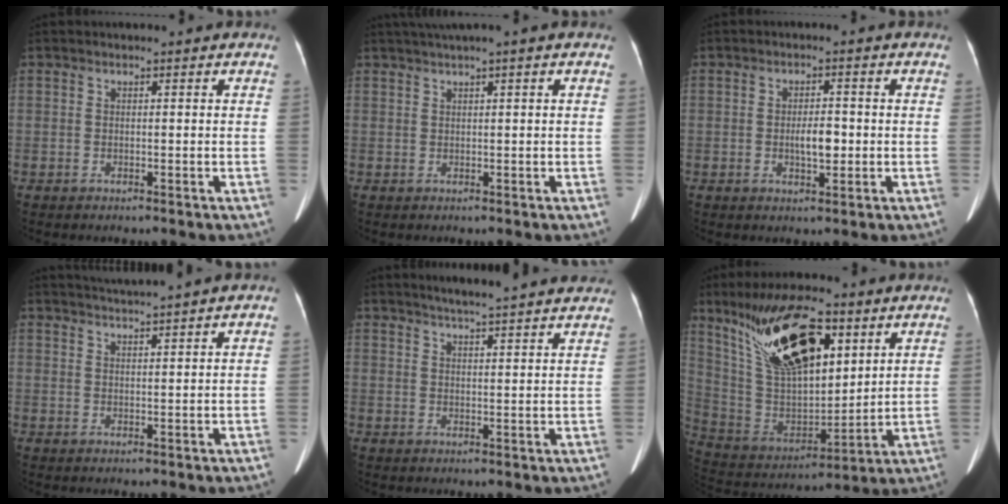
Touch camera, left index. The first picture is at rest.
{"total": 3.6, "force": [2.4, -0.7, 2.6], "torque": [-0.051, 0.021, 0.045]}
{"total": 3.5, "force": [-0.7, 1.2, 3.2], "torque": [-0.059, -0.002, -0.010]}
{"total": 3.9, "force": [3.4, -1.4, 1.3], "torque": [-0.023, 0.006, 0.058]}
{"total": 13.6, "force": [12.3, 0.6, 5.8], "torque": [-0.084, 0.014, 0.149]}
{"total": 20.2, "force": [10.8, 7.3, 15.5], "torque": [-0.302, 0.016, 0.204]}